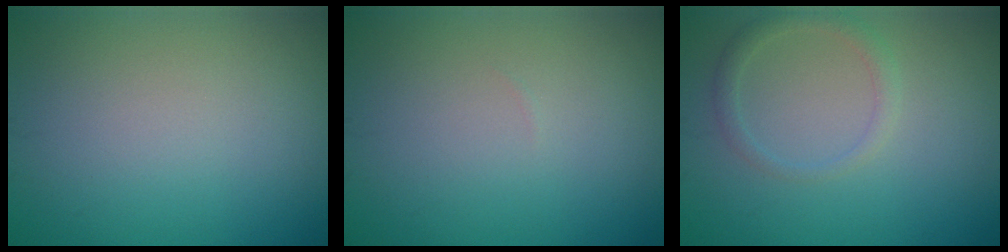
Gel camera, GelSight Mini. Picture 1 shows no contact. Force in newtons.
{"total": 0.0}
{"total": 1.7, "press": 1.7, "slide": 0.1}